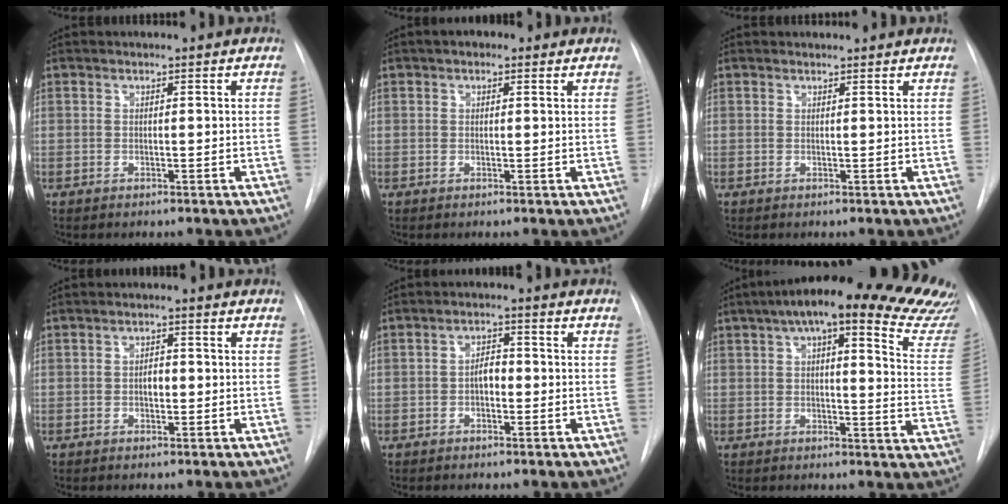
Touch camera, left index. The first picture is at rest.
{"total": 2.2, "force": [1.3, 1.3, 1.3], "torque": [-0.022, 0.012, 0.014]}
{"total": 2.3, "force": [2.3, 0.4, 0.3], "torque": [-0.013, 0.016, 0.027]}
{"total": 1.9, "force": [-0.3, 1.1, 1.5], "torque": [-0.020, 0.003, -0.004]}
{"total": 2.7, "force": [-0.7, 1.5, 2.1], "torque": [-0.029, 0.010, -0.012]}
{"total": 27.5, "force": [22.6, 4.6, 15.0], "torque": [-0.182, -0.039, 0.250]}